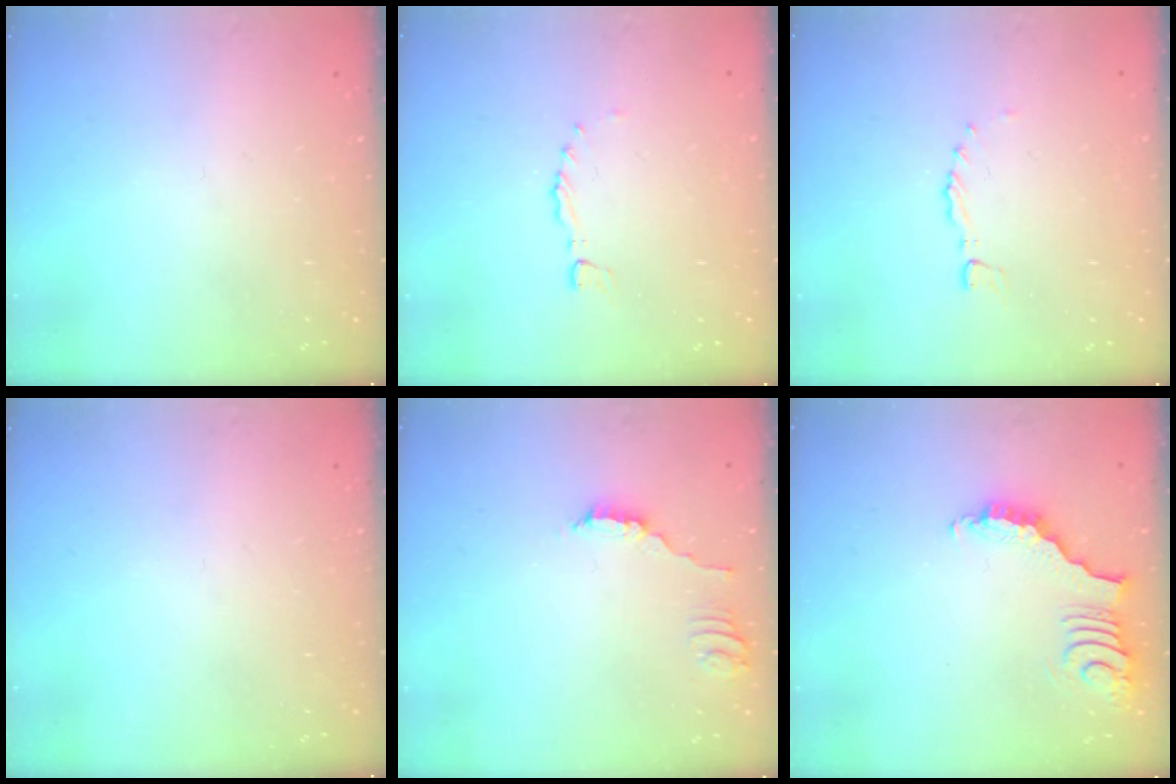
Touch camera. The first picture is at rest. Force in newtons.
{"total": 0.0}
{"total": 0.0}
{"total": 0.0}
{"total": 1.8, "press": 1.8, "slide": 0.3}
{"total": 3.9, "press": 3.8, "slide": 0.7}